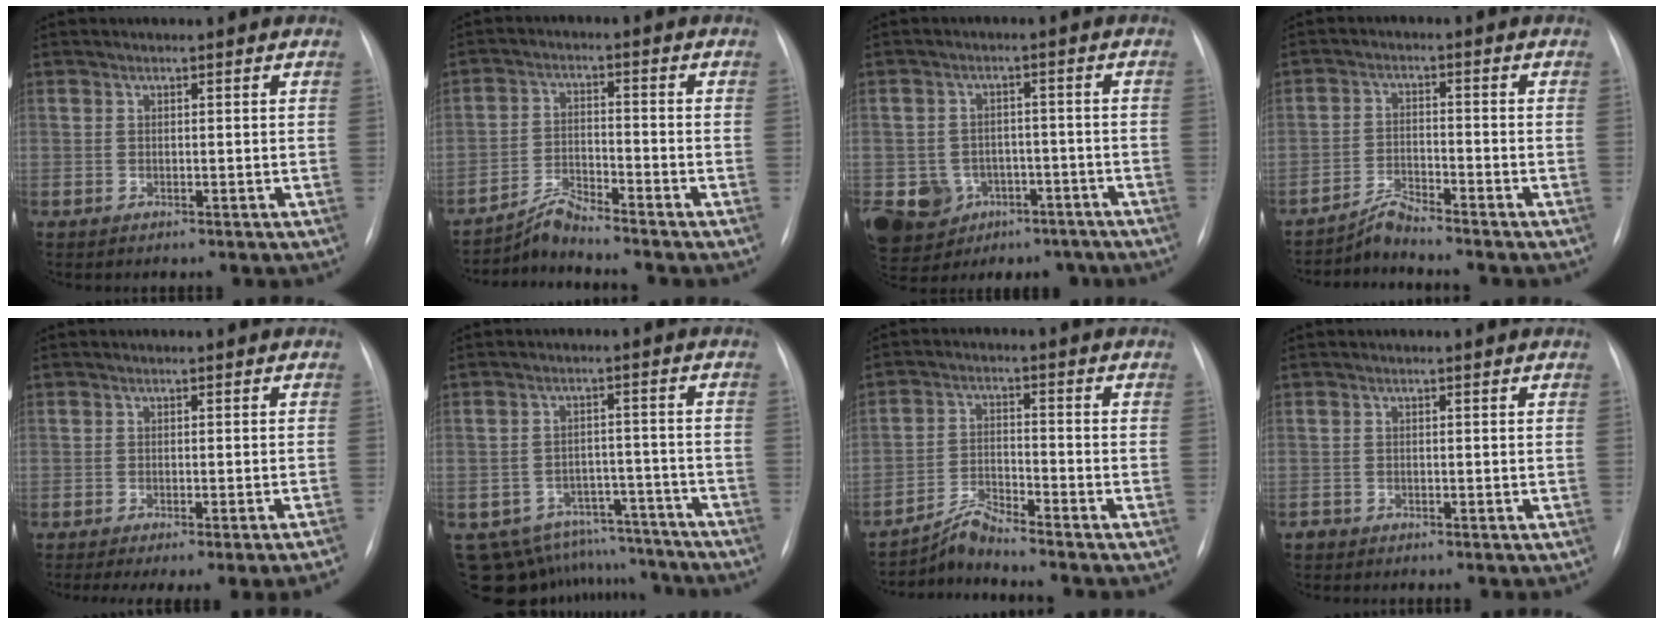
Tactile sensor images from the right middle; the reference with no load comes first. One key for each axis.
{"total": 4.2, "fx": -4.1, "fy": -1.0, "fz": 0.2, "tx": -0.019, "ty": -0.020, "tz": -0.079}
{"total": 15.1, "fx": -7.1, "fy": 12.3, "fz": 5.1, "tx": -0.128, "ty": 0.021, "tz": -0.089}
{"total": 3.4, "fx": -3.3, "fy": -0.8, "fz": 0.1, "tx": -0.009, "ty": -0.021, "tz": -0.064}
{"total": 9.8, "fx": -8.1, "fy": -0.9, "fz": 5.5, "tx": -0.050, "ty": -0.020, "tz": -0.108}
{"total": 13.5, "fx": -12.3, "fy": 5.3, "fz": 1.3, "tx": -0.016, "ty": 0.042, "tz": -0.157}
{"total": 4.6, "fx": -4.4, "fy": -1.1, "fz": 0.3, "tx": -0.021, "ty": -0.018, "tz": -0.084}
{"total": 0.9, "fx": -0.7, "fy": 0.4, "fz": -0.1, "tx": -0.005, "ty": 0.000, "tz": -0.015}